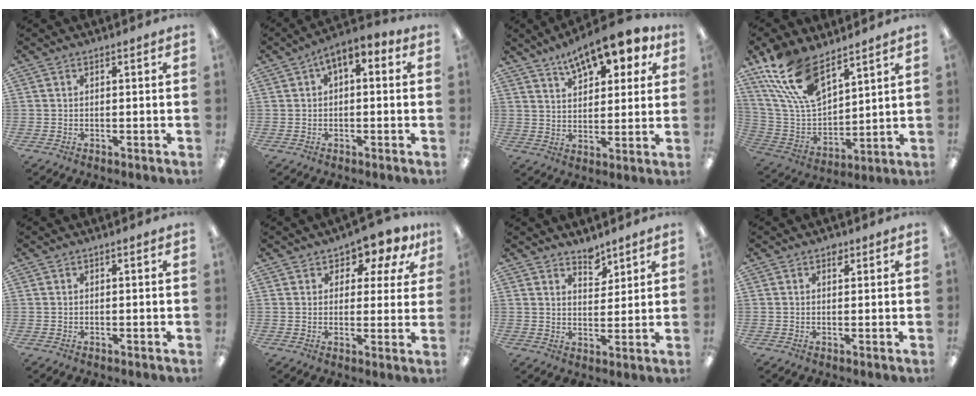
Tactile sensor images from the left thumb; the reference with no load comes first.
{"total": 4.2, "force": [1.2, 2.5, 3.2], "torque": [-0.045, -0.003, 0.017]}
{"total": 12.3, "force": [9.0, 5.2, 6.6], "torque": [-0.105, -0.041, 0.159]}
{"total": 17.9, "force": [11.6, 8.4, 10.8], "torque": [-0.243, -0.045, 0.215]}
{"total": 0.0}
{"total": 6.1, "force": [4.5, 3.5, 2.1], "torque": [-0.035, -0.029, 0.080]}
{"total": 4.9, "force": [4.3, 2.0, 0.9], "torque": [0.005, -0.033, 0.076]}
{"total": 1.7, "force": [1.0, 1.1, 0.8], "torque": [0.000, -0.003, 0.015]}